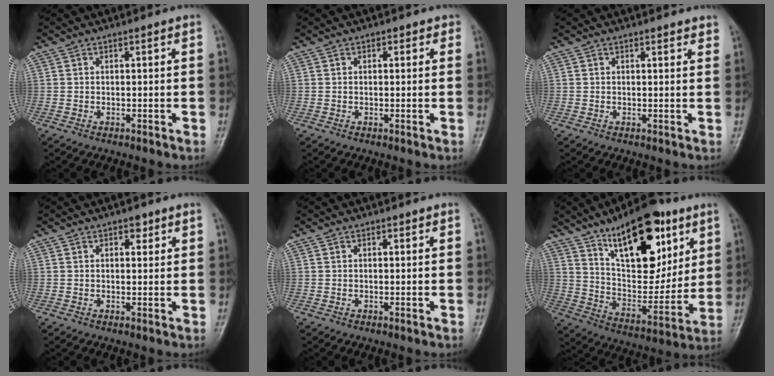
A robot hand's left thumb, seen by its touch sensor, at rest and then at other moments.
{"total": 1.1, "force": [0.5, 0.8, 0.5], "torque": [0.007, 0.001, 0.001]}
{"total": 1.7, "force": [1.5, 0.5, 0.6], "torque": [0.000, -0.004, 0.014]}
{"total": 2.3, "force": [1.3, 1.3, 1.4], "torque": [-0.005, -0.004, 0.015]}
{"total": 0.0}
{"total": 22.3, "force": [12.1, 10.0, 15.8], "torque": [-0.191, -0.061, 0.206]}